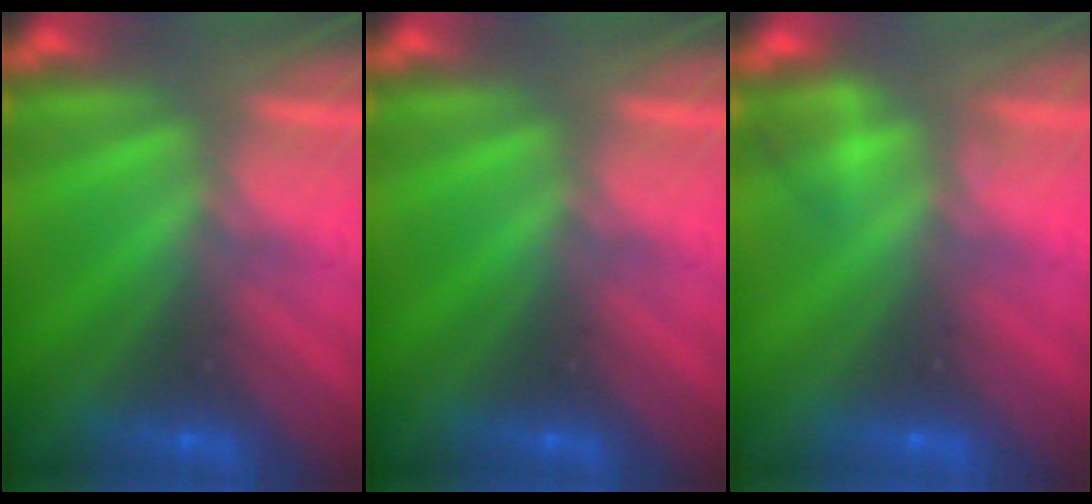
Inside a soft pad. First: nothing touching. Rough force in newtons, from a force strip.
{"total": 0.0}
{"total": 2.3}